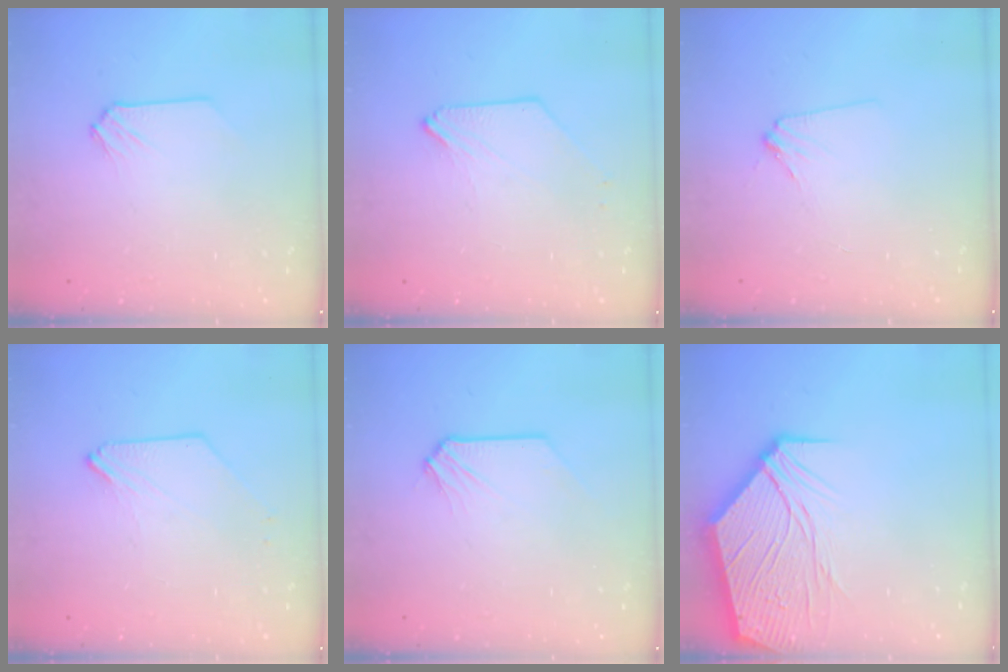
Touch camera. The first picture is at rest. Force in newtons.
{"total": 1.7, "press": 1.6, "slide": 0.3}
{"total": 2.7, "press": 2.6, "slide": 0.4}
{"total": 1.7, "press": 1.6, "slide": 0.3}
{"total": 0.0}
{"total": 16.7, "press": 16.5, "slide": 2.8}